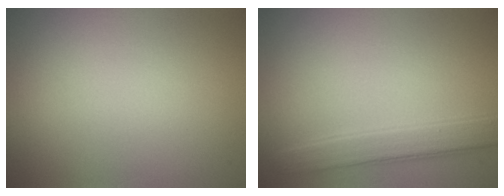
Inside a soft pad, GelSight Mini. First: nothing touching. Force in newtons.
{"total": 2.4, "press": 2.4, "slide": 0.2}